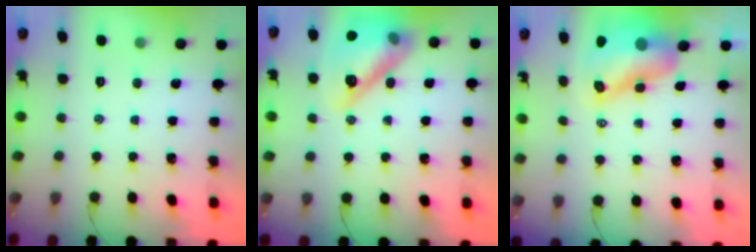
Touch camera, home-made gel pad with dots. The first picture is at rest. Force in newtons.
{"total": 18.6, "press": 18.3, "slide": 3.4}
{"total": 10.7, "press": 10.0, "slide": 3.7}